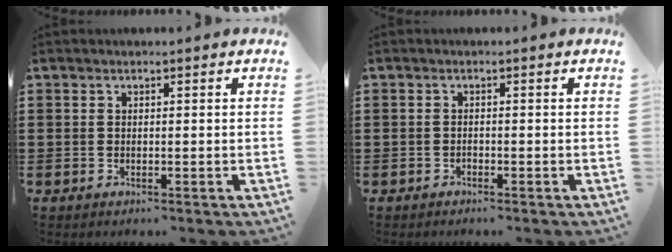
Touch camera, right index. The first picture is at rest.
{"total": 0.6, "force": [-0.5, 0.1, 0.3], "torque": [-0.008, -0.005, -0.008]}